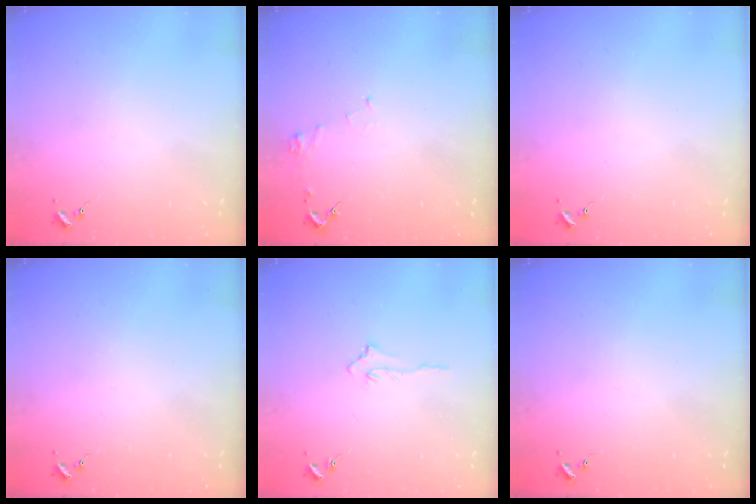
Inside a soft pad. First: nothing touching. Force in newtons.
{"total": 3.7, "press": 3.7, "slide": 0.5}
{"total": 0.0}
{"total": 0.0}
{"total": 3.2, "press": 3.2, "slide": 0.4}
{"total": 0.0}